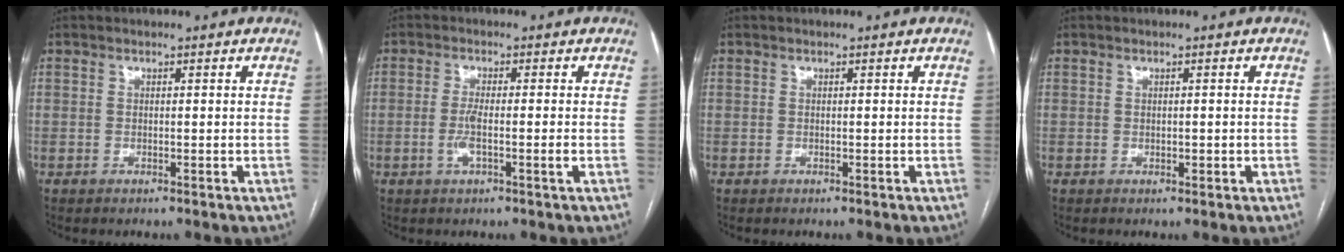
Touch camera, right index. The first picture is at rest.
{"total": 3.6, "force": [-1.1, 0.1, 3.4], "torque": [-0.070, -0.004, -0.021]}
{"total": 0.0}
{"total": 0.7, "force": [-0.2, 0.5, 0.5], "torque": [-0.006, 0.000, 0.000]}